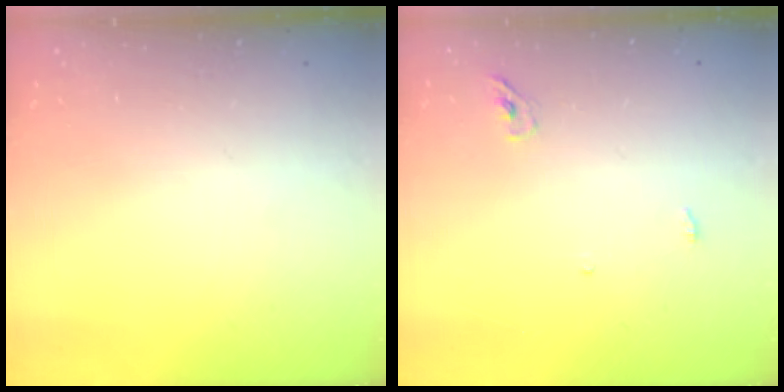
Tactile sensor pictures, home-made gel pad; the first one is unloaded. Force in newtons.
{"total": 3.7, "press": 3.5, "slide": 1.1}